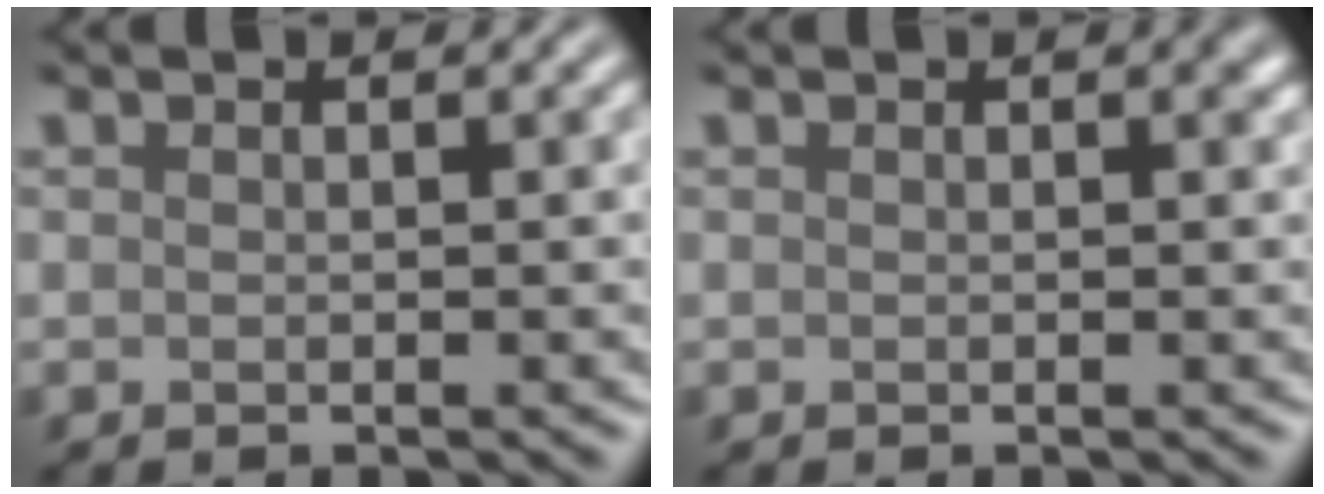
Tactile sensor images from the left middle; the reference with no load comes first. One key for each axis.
{"total": 0.6, "fx": 0.3, "fy": 0.1, "fz": 0.5, "tx": -0.005, "ty": 0.000, "tz": 0.004}